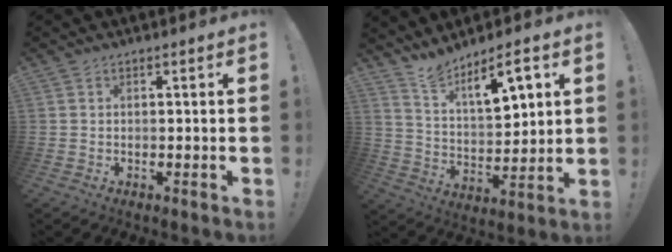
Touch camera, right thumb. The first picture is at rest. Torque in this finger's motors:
{"motor_torque": [-0.86, 1.37, 0.80, 1.02, 0.11]}